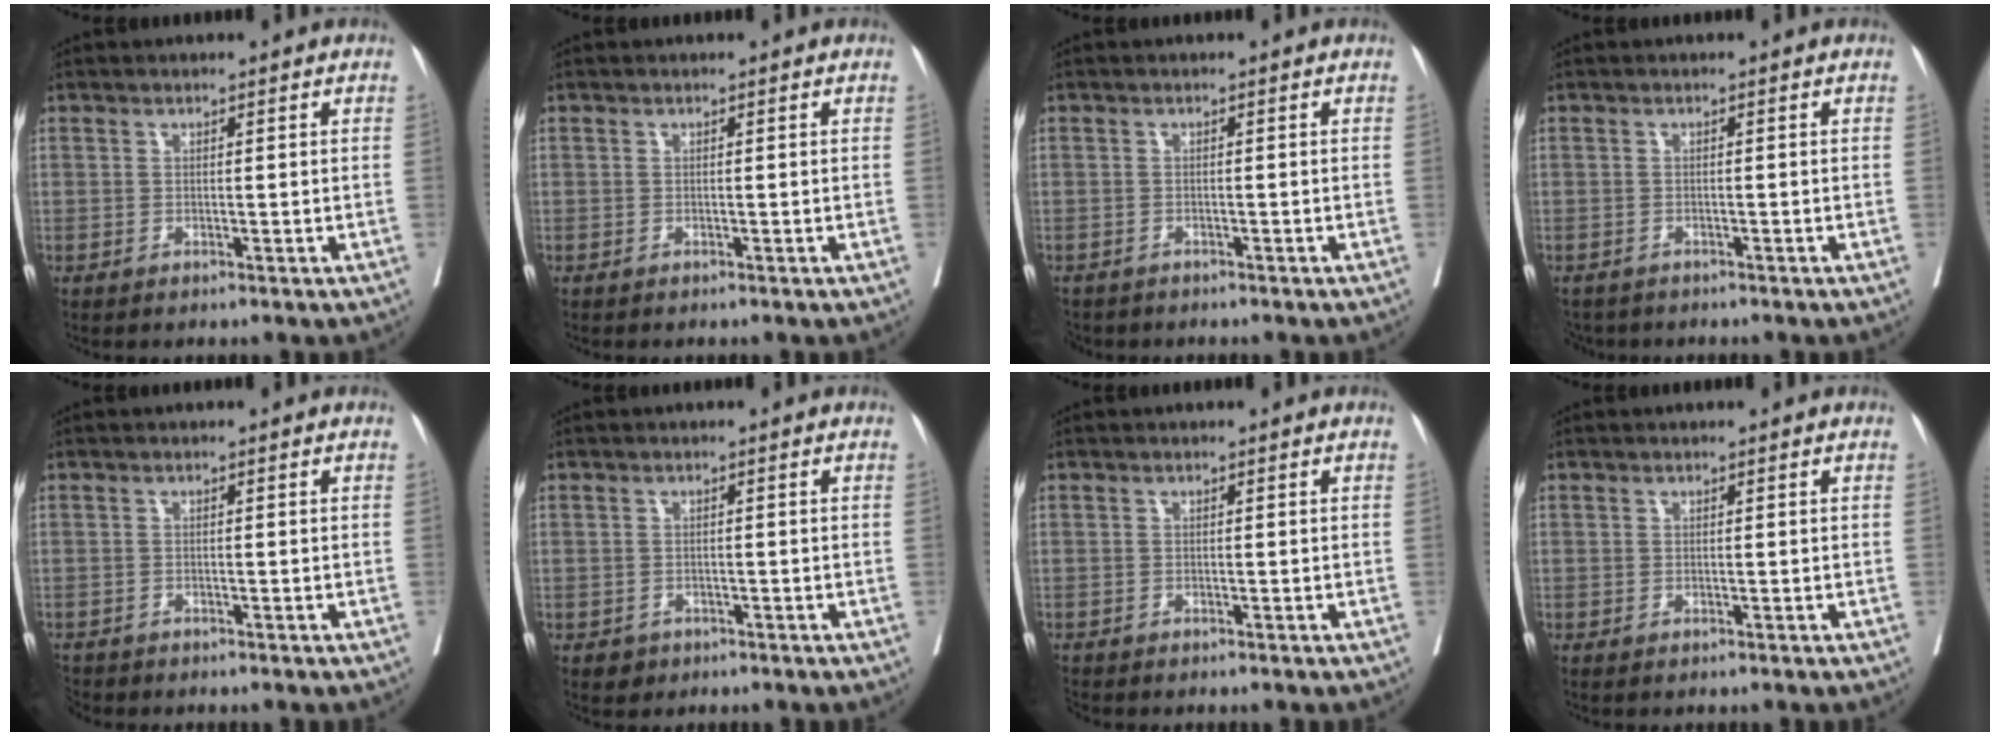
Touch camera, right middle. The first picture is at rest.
{"total": 0.0}
{"total": 4.0, "force": [-3.3, 2.1, 0.8], "torque": [-0.019, -0.003, -0.050]}
{"total": 3.7, "force": [-3.2, 1.6, 0.5], "torque": [-0.007, -0.003, -0.048]}
{"total": 2.7, "force": [-2.6, 1.0, 0.1], "torque": [-0.004, -0.007, -0.045]}
{"total": 1.5, "force": [-0.9, 1.1, 0.2], "torque": [-0.006, 0.003, -0.011]}
{"total": 2.0, "force": [-1.9, 0.3, 0.6], "torque": [-0.015, -0.005, -0.030]}
{"total": 0.7, "force": [-0.6, 0.0, 0.3], "torque": [-0.007, -0.004, -0.008]}